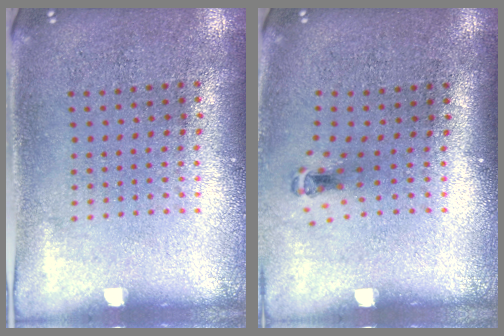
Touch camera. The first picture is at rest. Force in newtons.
{"total": 0.6, "press": 0.3, "slide": 0.5}